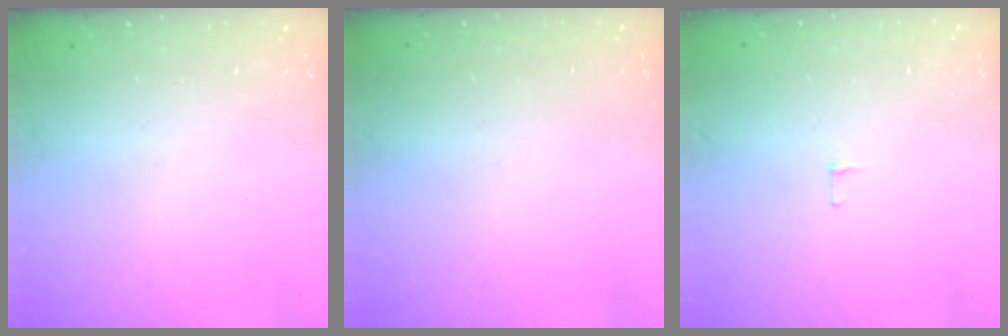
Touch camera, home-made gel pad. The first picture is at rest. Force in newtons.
{"total": 1.8, "press": 1.7, "slide": 0.4}
{"total": 3.8, "press": 3.8, "slide": 0.3}